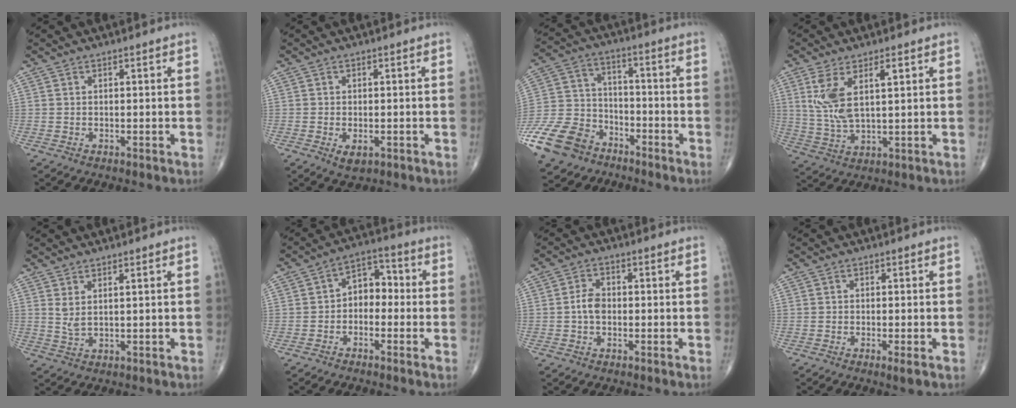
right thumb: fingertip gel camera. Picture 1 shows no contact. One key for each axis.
{"total": 2.9, "fx": -1.0, "fy": 1.6, "fz": 2.2, "tx": -0.033, "ty": 0.000, "tz": -0.009}
{"total": 16.0, "fx": -10.2, "fy": 10.5, "fz": 6.4, "tx": -0.123, "ty": 0.047, "tz": -0.191}
{"total": 9.0, "fx": 3.1, "fy": 3.4, "fz": 7.7, "tx": -0.162, "ty": -0.007, "tz": 0.069}
{"total": 2.7, "fx": 1.3, "fy": 0.7, "fz": 2.3, "tx": -0.050, "ty": -0.012, "tz": 0.030}
{"total": 6.6, "fx": -1.0, "fy": 4.7, "fz": 4.5, "tx": -0.041, "ty": 0.036, "tz": -0.034}
{"total": 3.5, "fx": -0.5, "fy": 2.3, "fz": 2.5, "tx": -0.044, "ty": 0.010, "tz": -0.015}
{"total": 1.7, "fx": -0.7, "fy": 0.2, "fz": 1.5, "tx": -0.029, "ty": -0.006, "tz": -0.014}